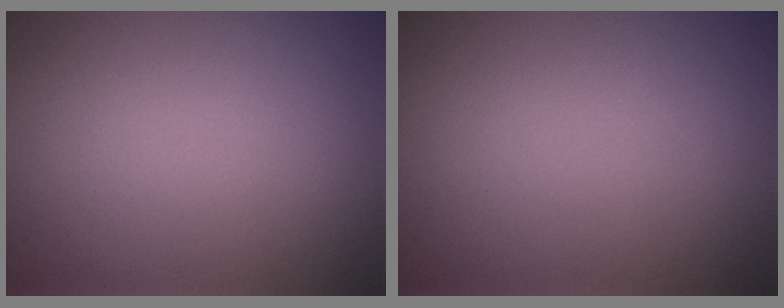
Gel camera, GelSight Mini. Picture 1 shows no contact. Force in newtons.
{"total": 0.0}